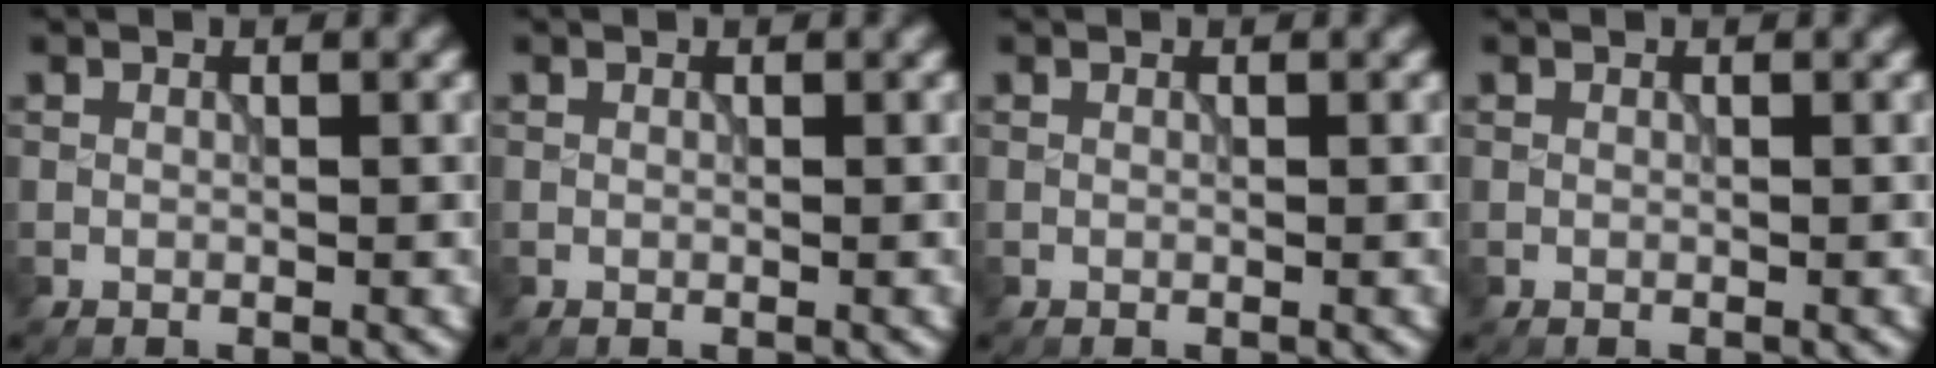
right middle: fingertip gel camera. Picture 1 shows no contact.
{"total": 0.0}
{"total": 0.0}
{"total": 0.0}